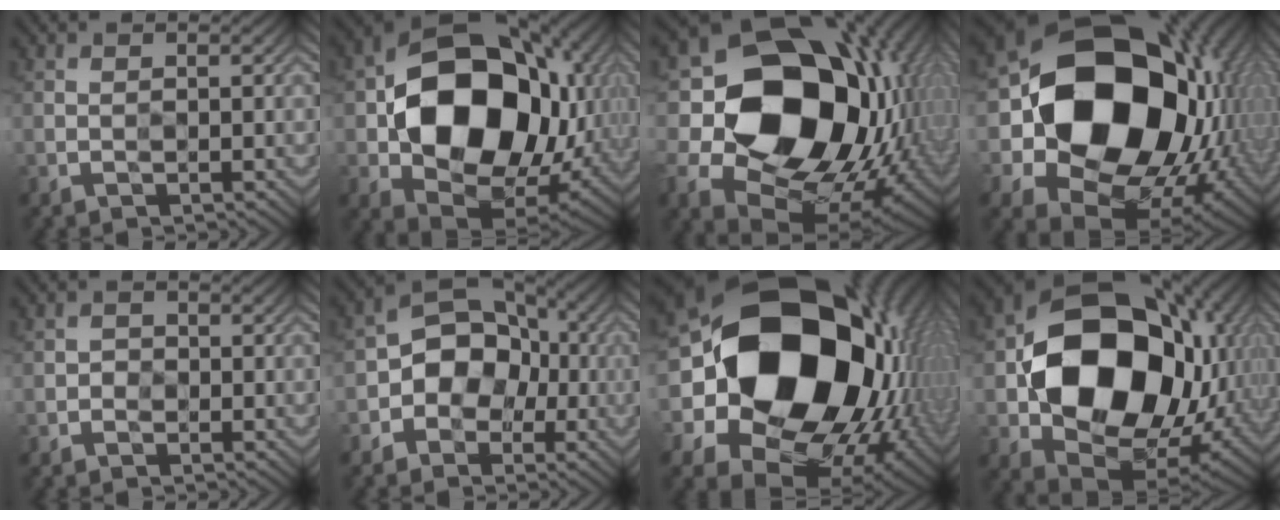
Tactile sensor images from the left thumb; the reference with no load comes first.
{"total": 18.0, "force": [1.3, 13.4, 11.9], "torque": [-0.204, -0.032, 0.041]}
{"total": 19.7, "force": [2.0, 16.0, 11.3], "torque": [-0.216, -0.030, 0.064]}
{"total": 20.6, "force": [2.5, 16.7, 11.8], "torque": [-0.243, -0.049, 0.088]}
{"total": 1.4, "force": [-0.7, 1.2, 0.1], "torque": [0.001, -0.001, -0.016]}
{"total": 7.4, "force": [-1.6, 6.2, 3.8], "torque": [-0.049, 0.003, -0.050]}
{"total": 23.5, "force": [2.6, 18.9, 13.7], "torque": [-0.269, -0.056, 0.056]}
{"total": 18.2, "force": [1.4, 14.0, 11.5], "torque": [-0.207, -0.036, 0.046]}